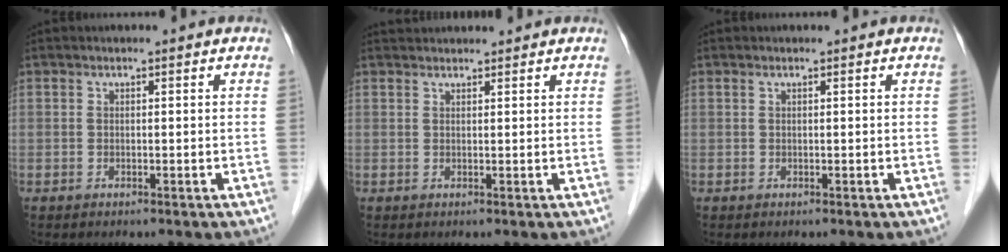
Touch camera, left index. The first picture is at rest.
{"total": 3.1, "force": [3.0, 0.4, 0.5], "torque": [-0.006, 0.032, 0.049]}
{"total": 0.0}